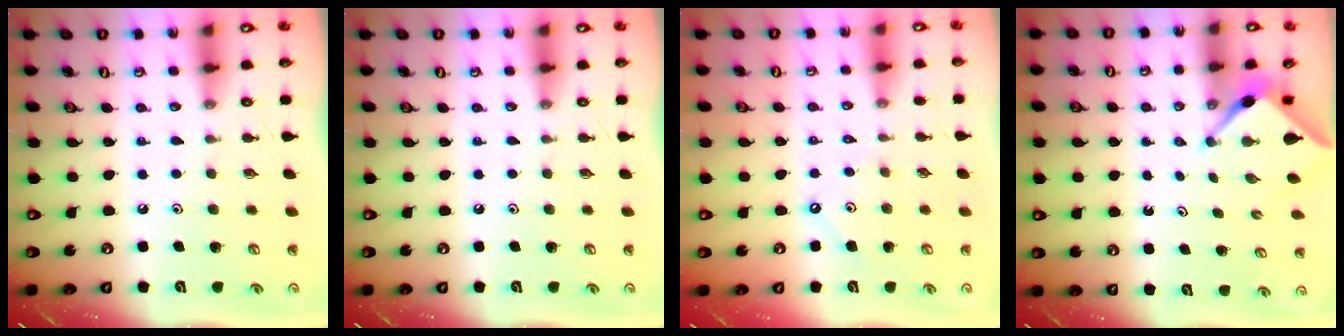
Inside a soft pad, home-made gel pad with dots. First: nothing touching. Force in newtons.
{"total": 0.0}
{"total": 2.9, "press": 2.8, "slide": 0.5}
{"total": 3.2, "press": 3.2, "slide": 0.3}